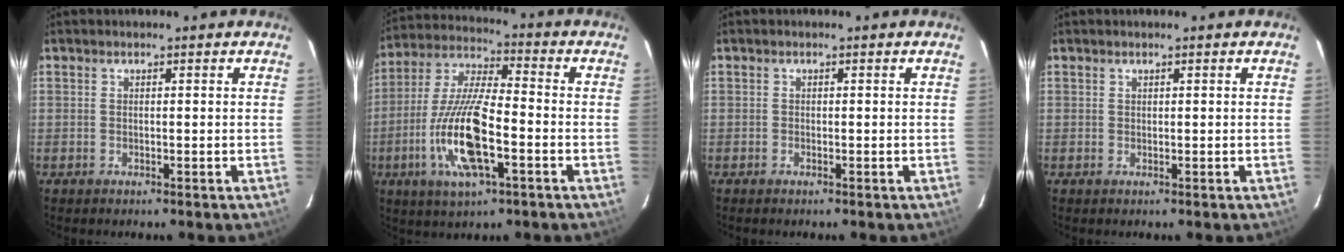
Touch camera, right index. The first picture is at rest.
{"total": 15.7, "force": [-5.0, 4.5, 14.2], "torque": [-0.301, -0.009, -0.099]}
{"total": 0.0}
{"total": 0.0}